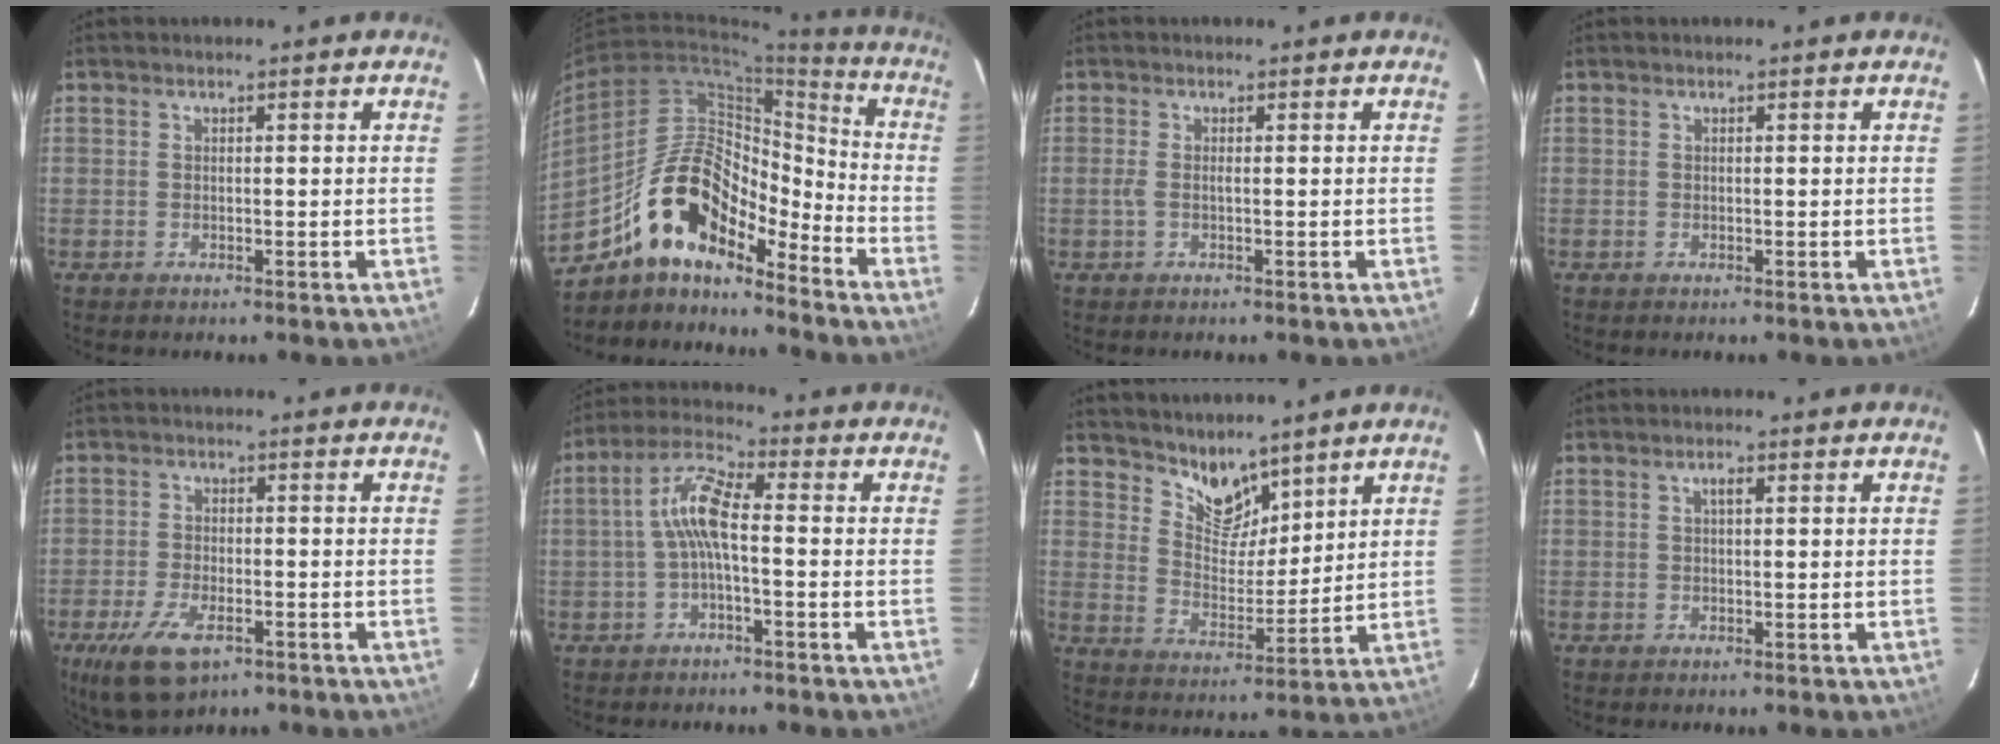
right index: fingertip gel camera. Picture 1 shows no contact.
{"total": 16.8, "force": [-12.7, 5.9, 9.2], "torque": [-0.165, 0.020, -0.235]}
{"total": 1.4, "force": [-0.3, -0.1, 1.3], "torque": [-0.028, -0.001, -0.008]}
{"total": 0.0}
{"total": 10.2, "force": [-5.6, 4.7, 7.0], "torque": [-0.159, -0.021, -0.097]}
{"total": 7.0, "force": [-1.0, 1.7, 6.8], "torque": [-0.151, 0.021, -0.023]}
{"total": 8.0, "force": [6.8, 3.5, 2.5], "torque": [-0.034, 0.001, 0.130]}
{"total": 1.2, "force": [0.4, 0.4, 1.0], "torque": [-0.018, 0.006, 0.005]}